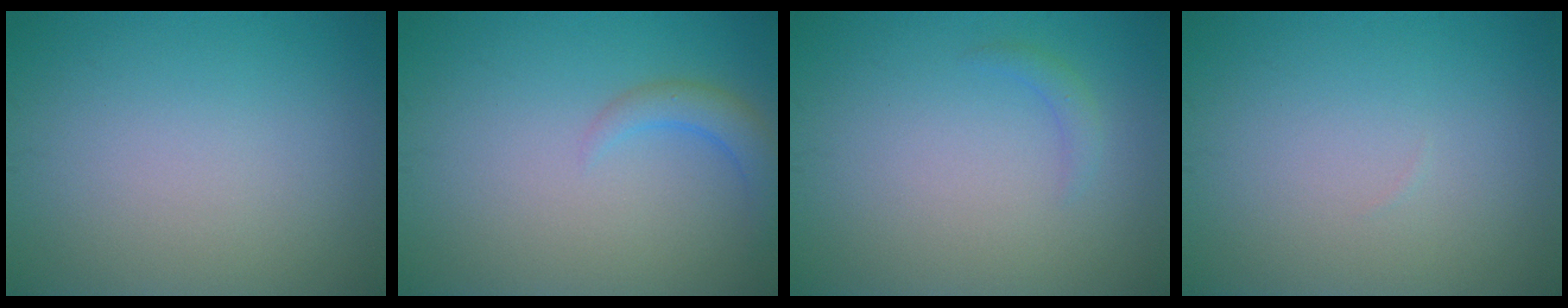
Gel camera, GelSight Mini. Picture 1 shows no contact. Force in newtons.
{"total": 2.3, "press": 2.3, "slide": 0.3}
{"total": 1.0, "press": 1.0, "slide": 0.1}
{"total": 0.0}